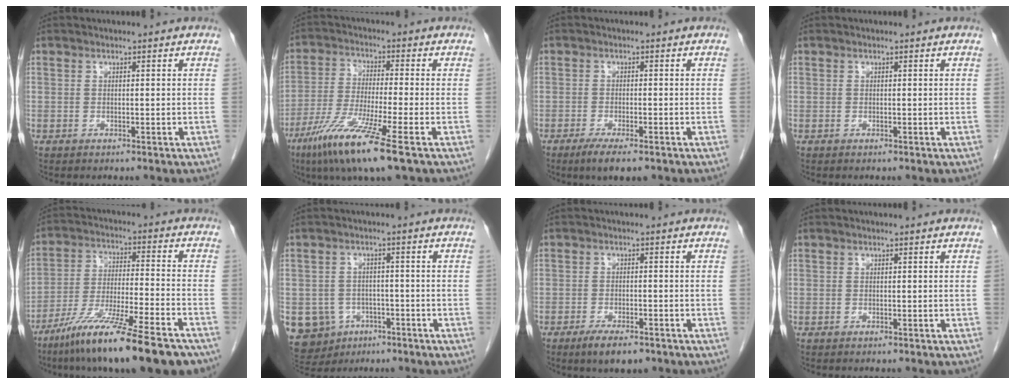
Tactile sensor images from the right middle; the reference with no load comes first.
{"total": 11.9, "force": [-6.7, -0.3, 9.8], "torque": [-0.198, -0.037, -0.124]}
{"total": 4.8, "force": [-3.2, 0.9, 3.5], "torque": [-0.060, -0.012, -0.047]}
{"total": 0.0}
{"total": 18.9, "force": [-13.6, 1.4, 13.0], "torque": [-0.193, -0.038, -0.230]}
{"total": 9.0, "force": [-3.8, 7.9, 2.0], "torque": [-0.056, 0.011, -0.046]}
{"total": 4.8, "force": [-3.3, 1.3, 3.3], "torque": [-0.061, -0.008, -0.048]}
{"total": 0.0}